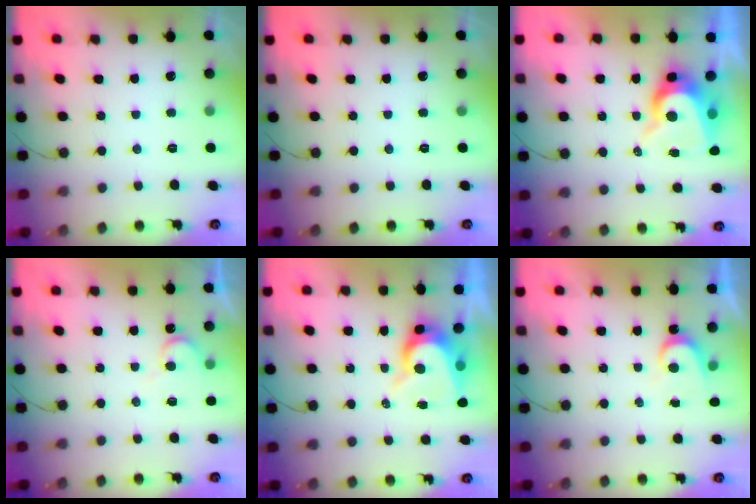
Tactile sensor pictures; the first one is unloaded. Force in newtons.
{"total": 0.0}
{"total": 10.2, "press": 10.2, "slide": 1.0}
{"total": 6.5, "press": 6.5, "slide": 0.3}
{"total": 7.7, "press": 7.7, "slide": 0.7}
{"total": 3.7, "press": 3.6, "slide": 0.3}